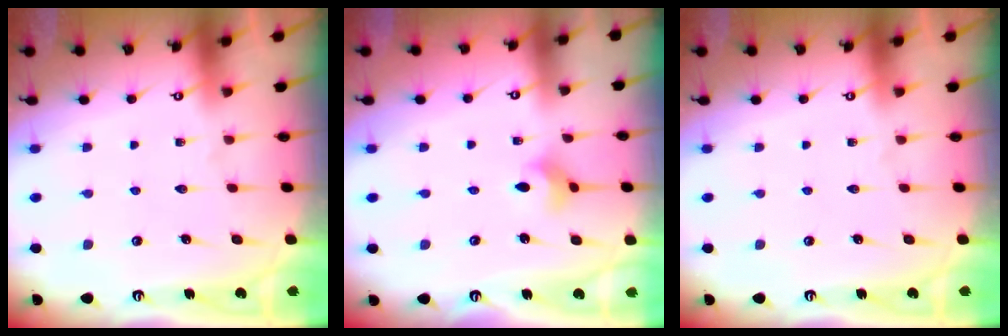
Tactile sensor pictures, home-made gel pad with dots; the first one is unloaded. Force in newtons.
{"total": 3.8, "press": 3.8, "slide": 0.3}
{"total": 0.0}